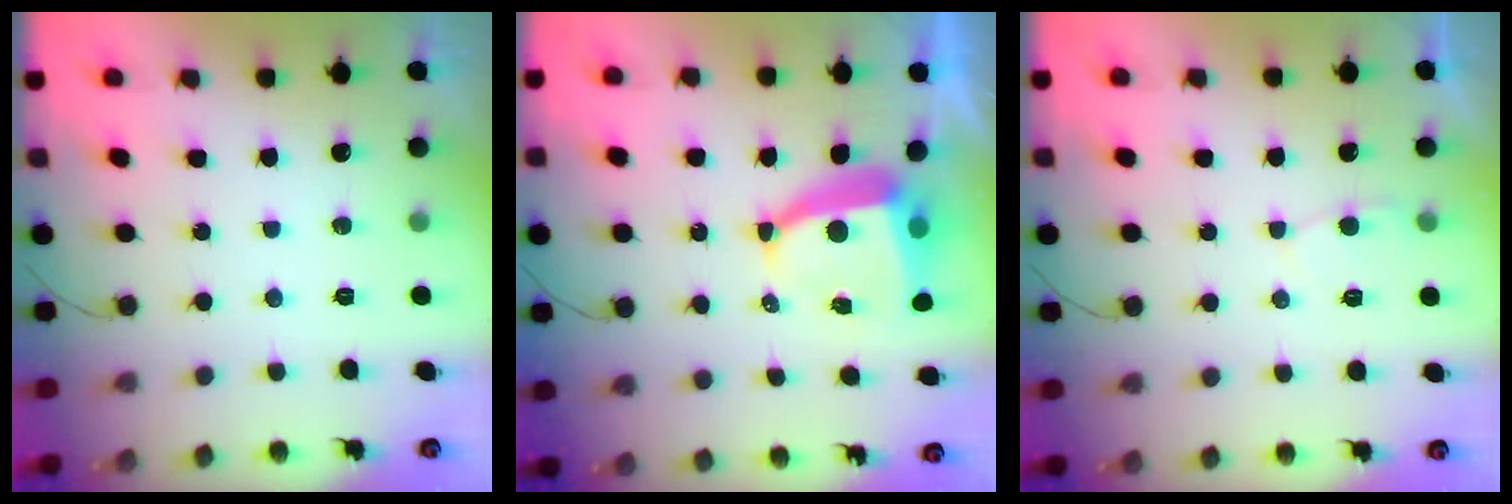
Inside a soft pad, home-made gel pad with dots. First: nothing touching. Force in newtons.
{"total": 7.7, "press": 7.6, "slide": 1.0}
{"total": 3.0, "press": 3.0, "slide": 0.3}